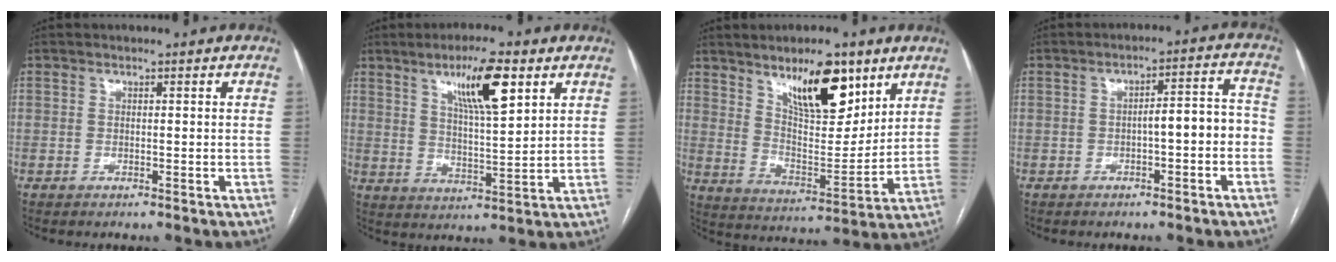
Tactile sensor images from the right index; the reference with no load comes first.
{"total": 10.4, "force": [5.4, 1.5, 8.7], "torque": [-0.152, 0.002, 0.092]}
{"total": 13.9, "force": [8.5, 4.4, 10.0], "torque": [-0.160, -0.002, 0.152]}
{"total": 5.5, "force": [-1.5, 1.4, 5.1], "torque": [-0.068, 0.032, -0.019]}